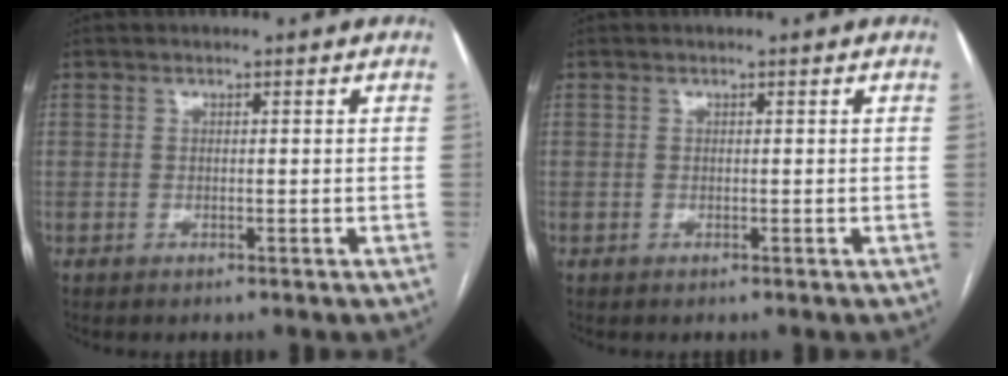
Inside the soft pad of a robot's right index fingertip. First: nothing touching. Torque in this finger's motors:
{"motor_torque": [0.00, 0.00, 0.00, 0.00]}